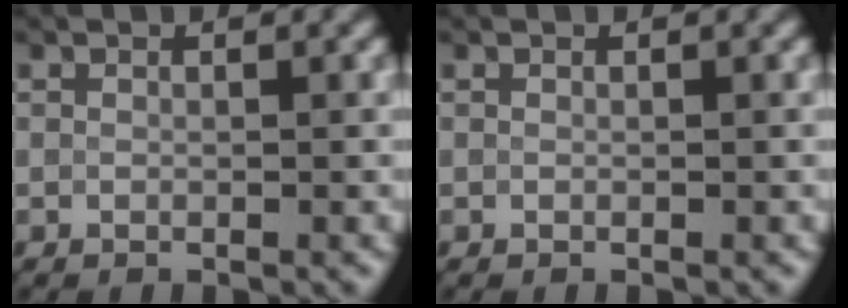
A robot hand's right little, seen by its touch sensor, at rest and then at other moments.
{"total": 0.0}